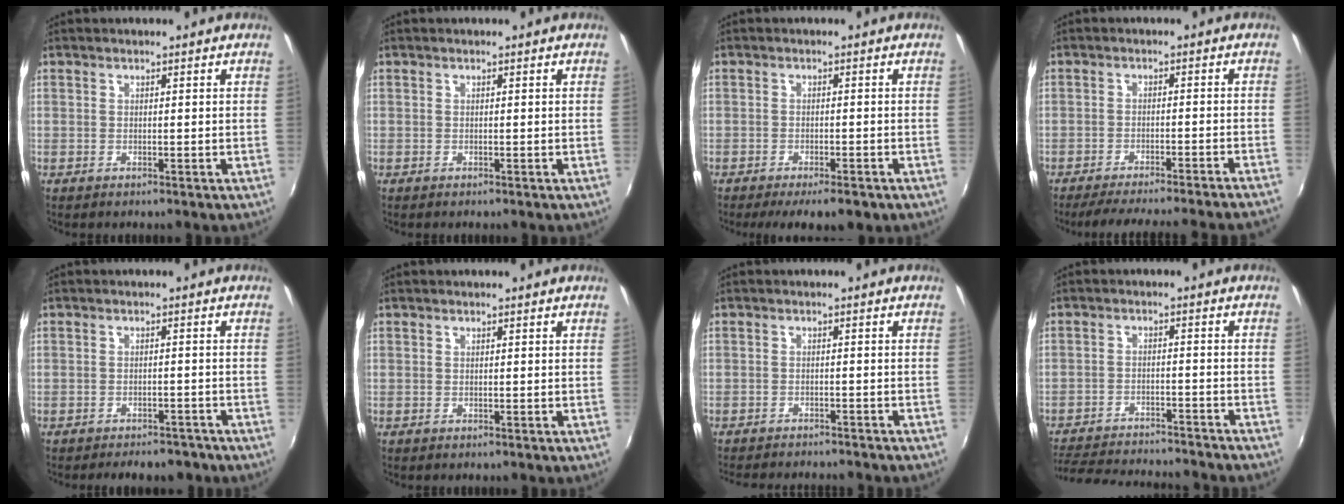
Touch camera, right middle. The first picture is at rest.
{"total": 0.0}
{"total": 7.6, "force": [-5.8, 1.9, 4.6], "torque": [-0.099, -0.024, -0.083]}
{"total": 16.0, "force": [-14.5, -0.7, 6.8], "torque": [-0.124, -0.019, -0.201]}
{"total": 7.7, "force": [-6.4, 3.1, 2.9], "torque": [-0.069, -0.006, -0.081]}
{"total": 0.0}
{"total": 9.4, "force": [-8.5, 1.4, 3.7], "torque": [-0.085, -0.016, -0.121]}
{"total": 19.9, "force": [-17.7, 3.3, 8.4], "torque": [-0.170, -0.019, -0.246]}